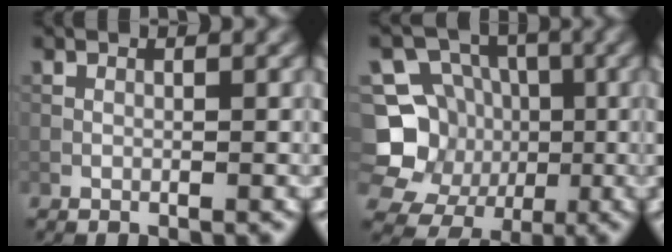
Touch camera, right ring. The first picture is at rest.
{"total": 8.1, "force": [-1.2, 7.7, 2.4], "torque": [-0.048, 0.011, -0.052]}